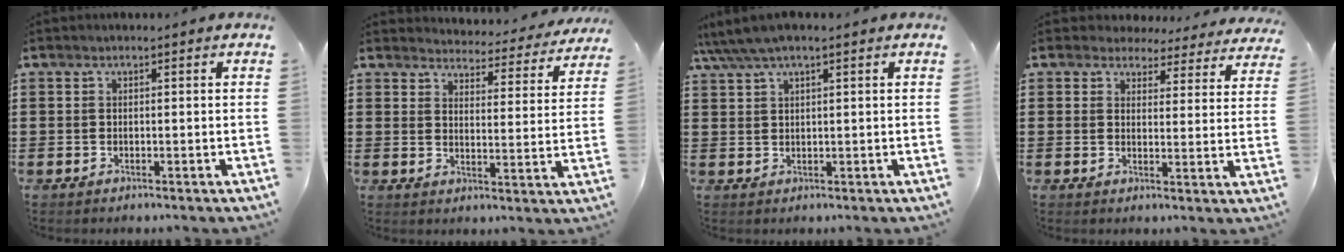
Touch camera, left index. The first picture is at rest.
{"total": 4.0, "force": [3.9, 0.2, 0.4], "torque": [-0.023, -0.035, 0.063]}
{"total": 3.0, "force": [1.9, 0.5, 2.2], "torque": [-0.045, 0.005, 0.035]}
{"total": 3.7, "force": [3.5, 1.2, 0.5], "torque": [-0.021, -0.017, 0.060]}